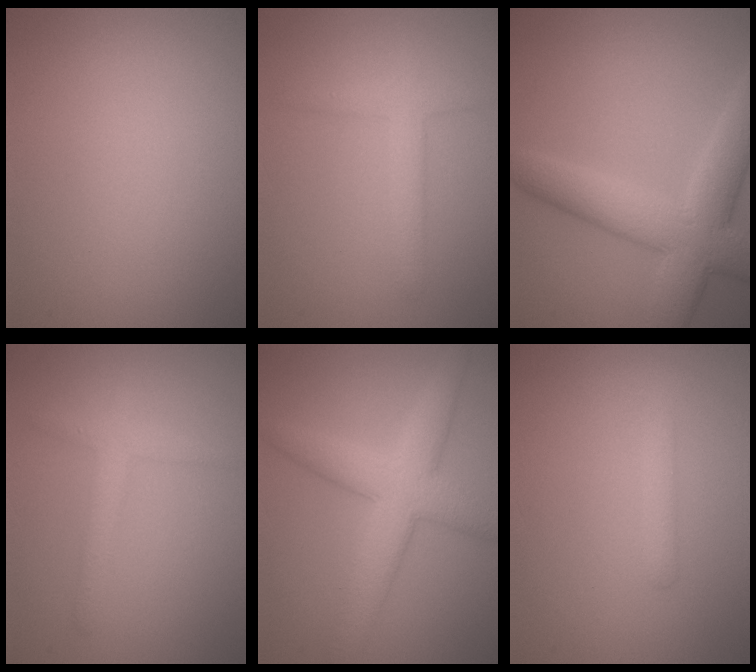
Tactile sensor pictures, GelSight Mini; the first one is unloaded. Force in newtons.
{"total": 2.4, "press": 2.4, "slide": 0.0}
{"total": 7.7, "press": 7.7, "slide": 0.5}
{"total": 2.3, "press": 2.3, "slide": 0.1}
{"total": 6.0, "press": 6.0, "slide": 0.1}
{"total": 1.4, "press": 1.4, "slide": 0.0}